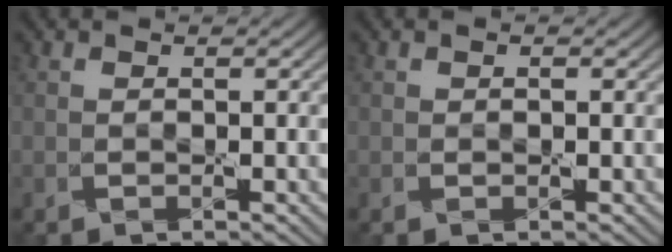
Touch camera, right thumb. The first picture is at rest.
{"total": 0.0}